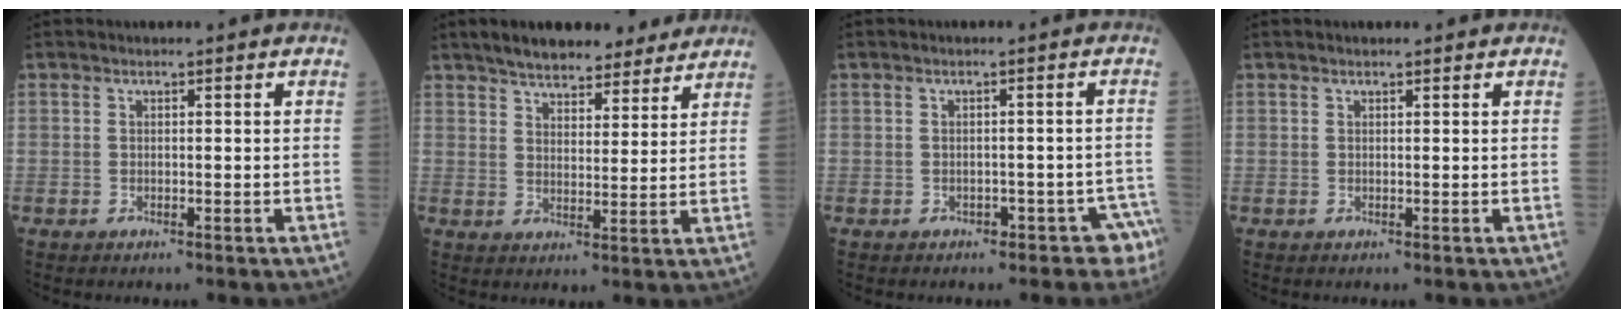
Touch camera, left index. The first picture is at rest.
{"total": 12.8, "force": [11.1, 3.9, 5.1], "torque": [-0.063, 0.022, 0.160]}
{"total": 3.7, "force": [-2.6, 2.3, 1.2], "torque": [0.002, 0.021, -0.029]}
{"total": 0.6, "force": [0.6, 0.2, 0.1], "torque": [-0.007, 0.011, 0.010]}